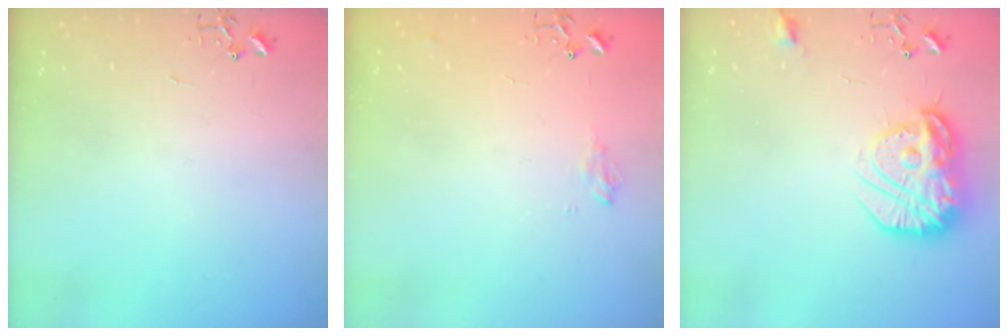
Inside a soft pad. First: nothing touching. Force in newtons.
{"total": 7.7, "press": 7.7, "slide": 0.9}
{"total": 18.0, "press": 17.9, "slide": 1.6}